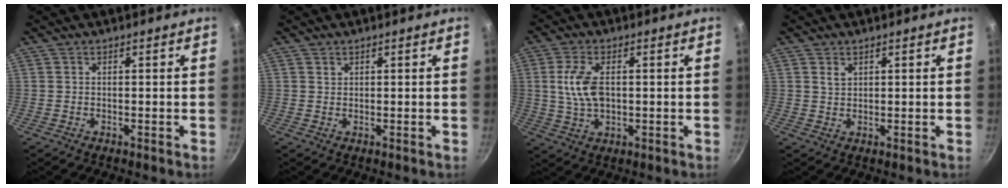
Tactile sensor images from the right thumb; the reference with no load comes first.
{"total": 0.7, "force": [0.4, 0.5, 0.1], "torque": [-0.001, 0.000, 0.008]}
{"total": 8.2, "force": [0.9, 4.6, 6.7], "torque": [-0.129, 0.004, 0.015]}
{"total": 1.8, "force": [0.9, 1.2, 0.9], "torque": [-0.015, -0.001, 0.018]}